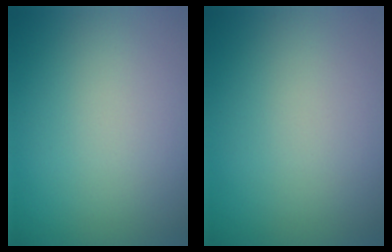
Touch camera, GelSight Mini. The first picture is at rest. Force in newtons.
{"total": 0.0}